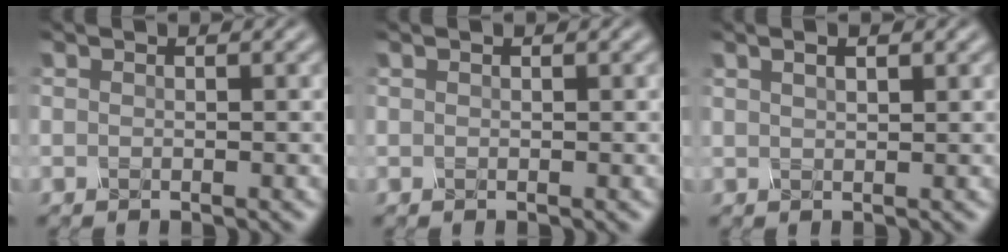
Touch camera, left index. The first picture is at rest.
{"total": 0.0}
{"total": 2.7, "force": [1.4, 1.0, 2.1], "torque": [-0.024, 0.007, 0.007]}